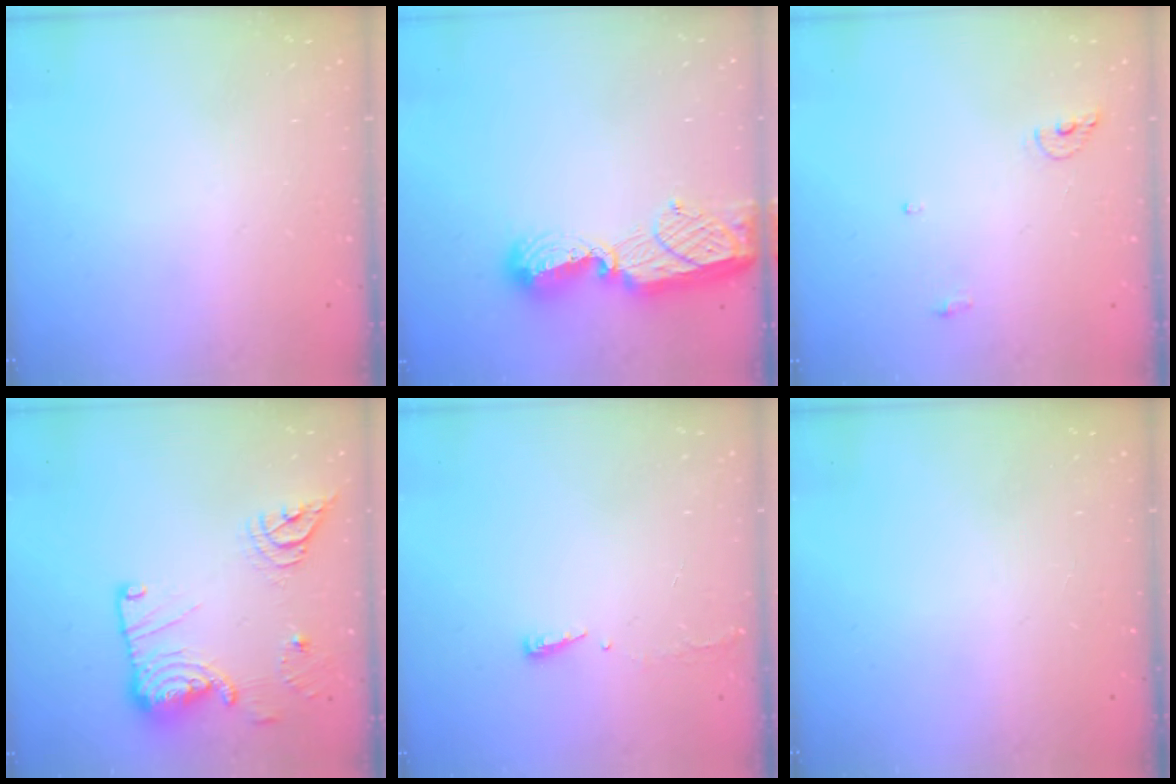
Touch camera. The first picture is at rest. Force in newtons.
{"total": 10.7, "press": 10.7, "slide": 1.0}
{"total": 6.3, "press": 6.3, "slide": 0.3}
{"total": 17.4, "press": 17.2, "slide": 2.7}
{"total": 3.2, "press": 3.2, "slide": 0.6}
{"total": 0.0}